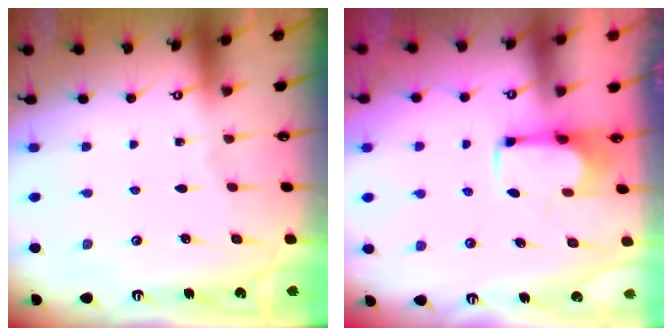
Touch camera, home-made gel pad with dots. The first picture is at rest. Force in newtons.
{"total": 2.4, "press": 2.2, "slide": 1.1}